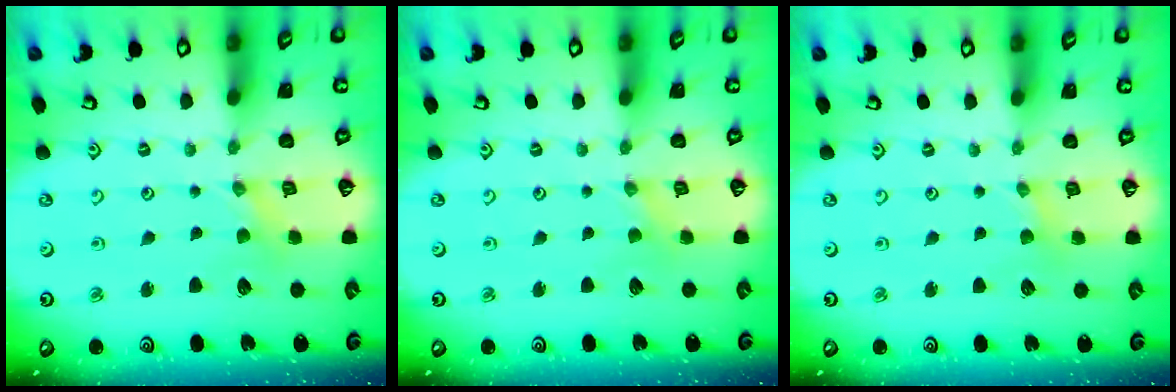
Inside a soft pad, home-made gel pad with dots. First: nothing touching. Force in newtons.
{"total": 0.0}
{"total": 1.6, "press": 1.6, "slide": 0.3}